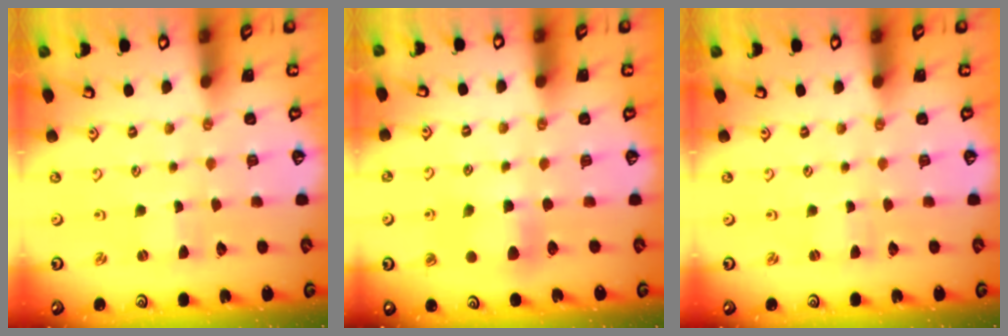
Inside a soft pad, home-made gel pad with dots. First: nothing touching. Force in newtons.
{"total": 5.7, "press": 5.7, "slide": 0.6}
{"total": 0.7, "press": 0.7, "slide": 0.0}